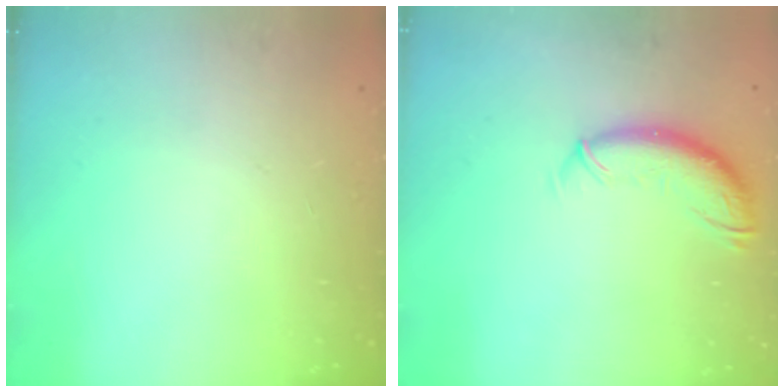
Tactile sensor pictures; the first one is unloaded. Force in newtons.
{"total": 10.4, "press": 10.3, "slide": 0.9}